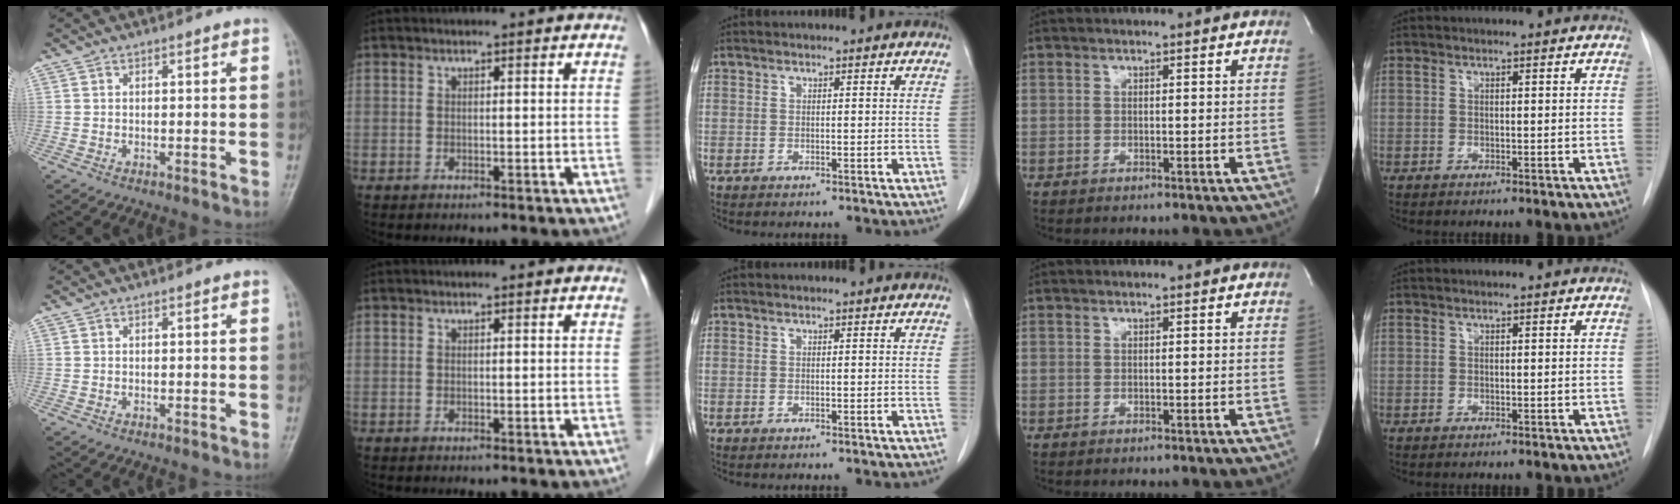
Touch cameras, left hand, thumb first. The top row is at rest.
{}